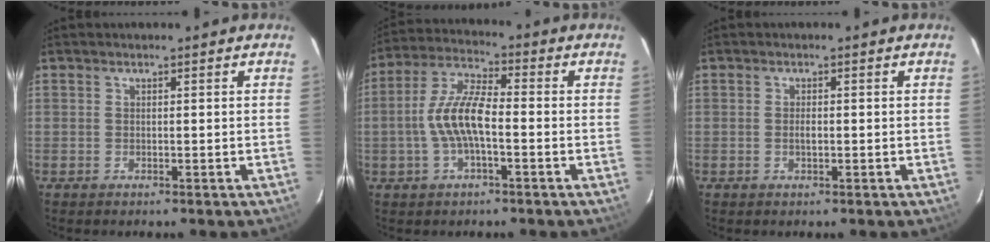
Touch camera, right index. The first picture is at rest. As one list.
[{"total": 9.8, "force": [-1.9, 3.2, 9.1], "torque": [-0.193, 0.011, -0.038]}, {"total": 1.4, "force": [-0.2, 0.6, 1.2], "torque": [-0.023, 0.001, -0.003]}]